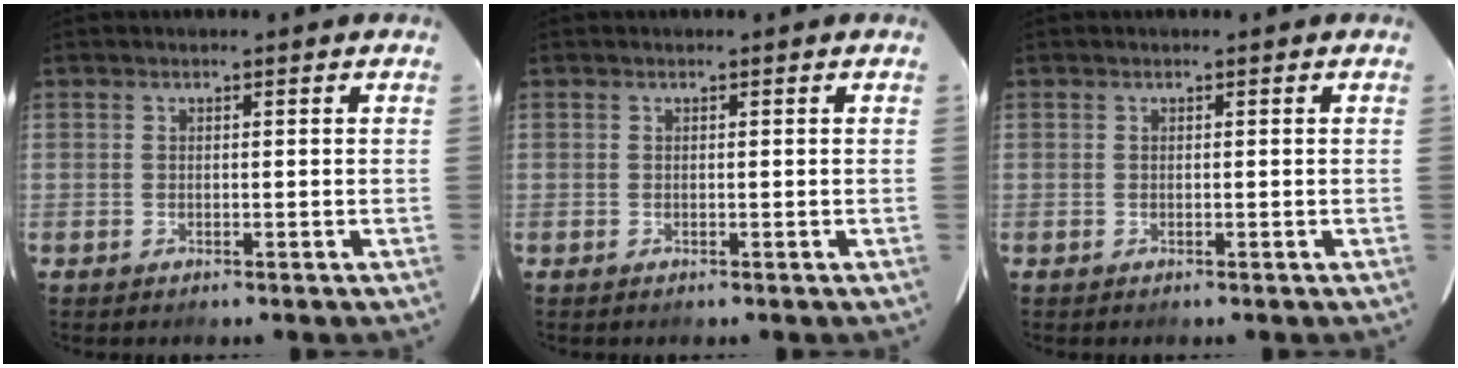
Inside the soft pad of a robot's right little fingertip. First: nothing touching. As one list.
[{"total": 0.0}, {"total": 0.0}]